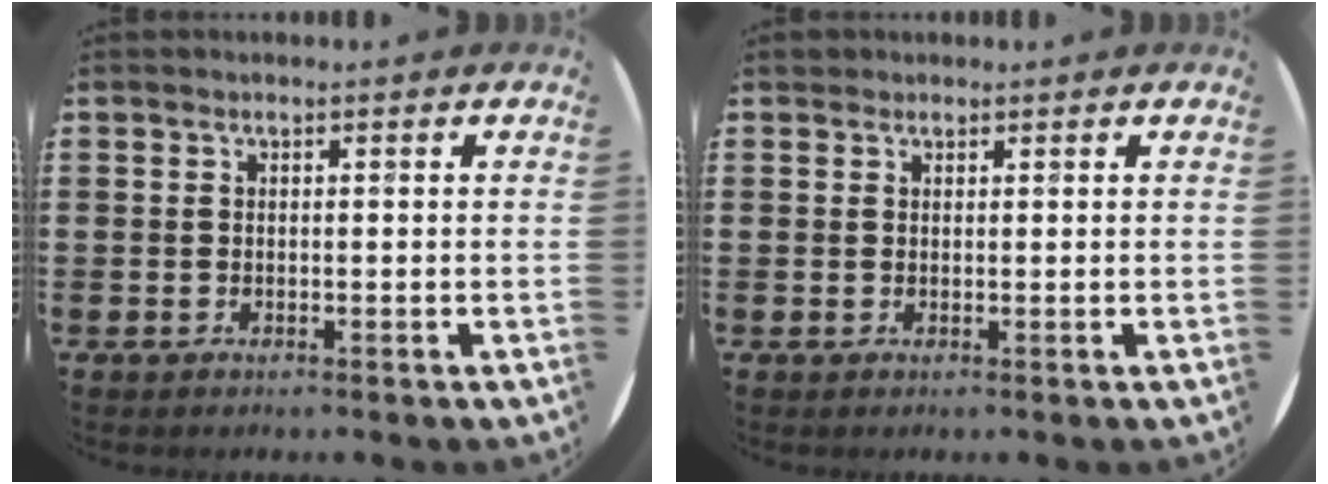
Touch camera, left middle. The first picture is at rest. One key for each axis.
{"total": 0.8, "fx": 0.7, "fy": 0.4, "fz": -0.1, "tx": 0.009, "ty": 0.001, "tz": 0.012}